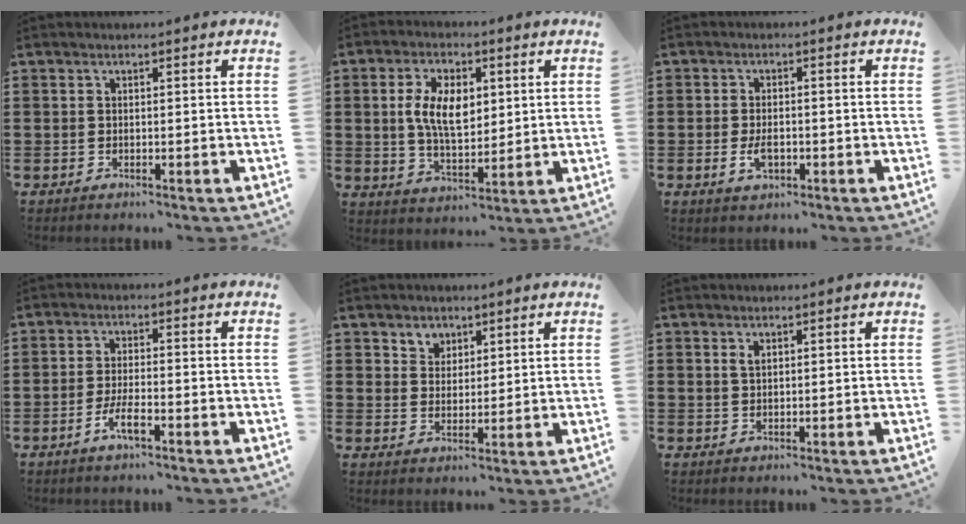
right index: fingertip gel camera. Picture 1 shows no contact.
{"total": 8.2, "force": [1.4, 4.6, 6.7], "torque": [-0.135, 0.009, 0.020]}
{"total": 3.2, "force": [-0.9, 1.6, 2.6], "torque": [-0.056, -0.002, -0.018]}
{"total": 3.9, "force": [-2.1, 0.8, 3.3], "torque": [-0.068, -0.003, -0.042]}
{"total": 3.2, "force": [2.1, 2.5, -0.1], "torque": [-0.013, 0.008, 0.039]}
{"total": 1.2, "force": [0.6, 0.6, 0.8], "torque": [-0.018, 0.004, 0.010]}